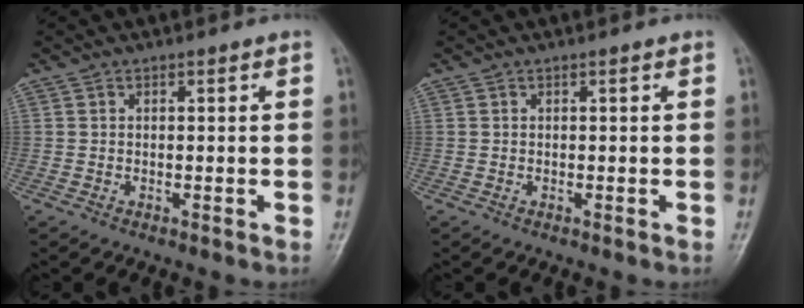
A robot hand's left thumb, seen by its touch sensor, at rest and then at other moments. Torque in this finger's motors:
{"motor_torque": [0.01, 0.01, -0.07, 0.01, 0.00]}